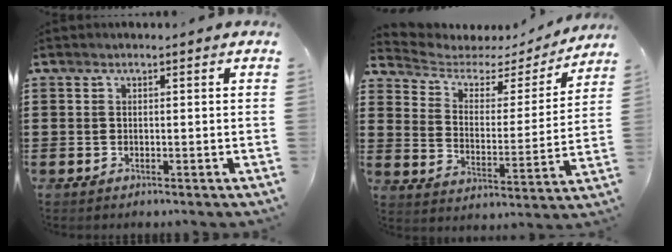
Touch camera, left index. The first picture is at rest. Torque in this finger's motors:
{"motor_torque": [0.32, 0.26, -0.01, 0.00]}